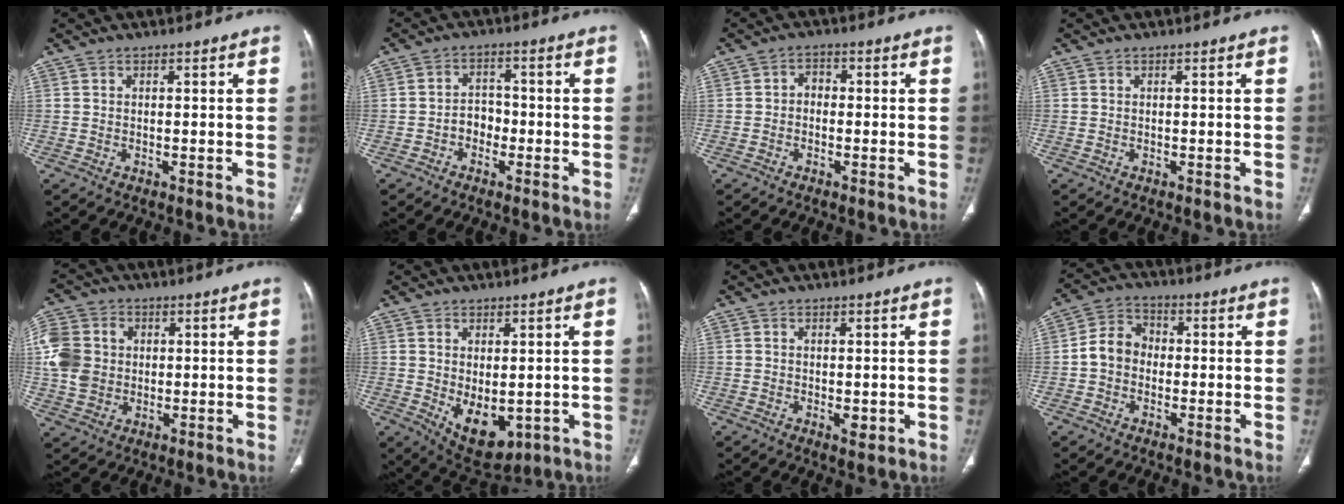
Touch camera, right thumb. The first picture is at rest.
{"total": 3.9, "force": [-1.5, 3.1, 1.8], "torque": [-0.011, 0.020, -0.032]}
{"total": 2.3, "force": [-0.5, 1.8, 1.3], "torque": [-0.007, 0.012, -0.016]}
{"total": 0.0}
{"total": 11.0, "force": [1.1, 9.3, 5.8], "torque": [-0.113, 0.009, 0.021]}
{"total": 9.0, "force": [-1.3, 5.1, 7.3], "torque": [-0.100, -0.011, 0.005]}
{"total": 2.1, "force": [-0.4, 1.1, 1.7], "torque": [-0.021, -0.004, -0.003]}
{"total": 6.7, "force": [-0.8, 5.6, 3.6], "torque": [-0.049, 0.024, -0.028]}